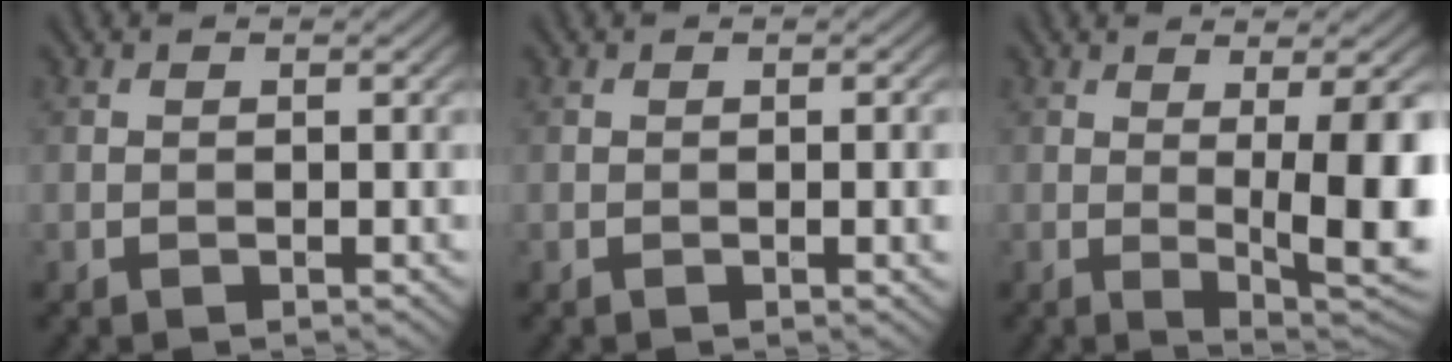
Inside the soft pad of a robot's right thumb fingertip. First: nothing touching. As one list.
[{"total": 2.3, "force": [-0.2, 0.4, 2.2], "torque": [-0.030, 0.000, -0.002]}, {"total": 10.8, "force": [0.1, 2.7, 10.5], "torque": [-0.129, 0.007, 0.001]}]